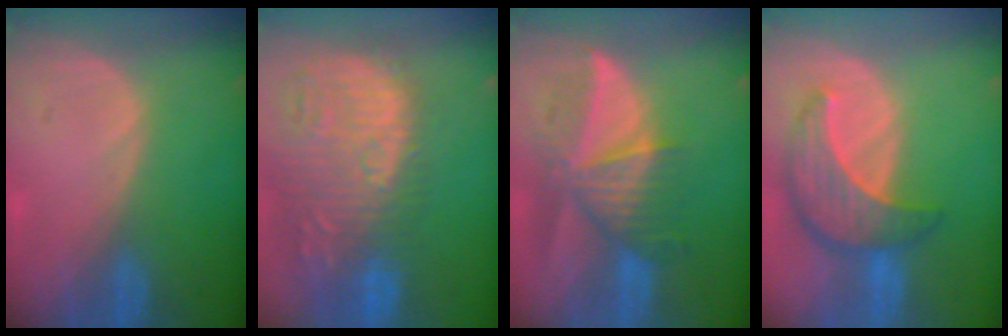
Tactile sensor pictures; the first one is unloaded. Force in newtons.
{"total": 15.3, "press": 13.0, "slide": 8.1}
{"total": 8.8, "press": 8.0, "slide": 3.6}
{"total": 8.6, "press": 7.8, "slide": 3.8}